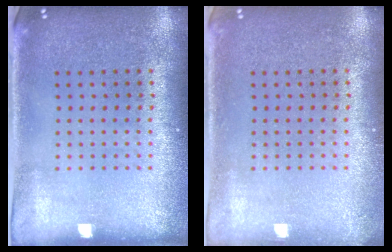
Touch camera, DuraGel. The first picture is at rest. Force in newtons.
{"total": 0.6, "press": 0.6, "slide": 0.0}